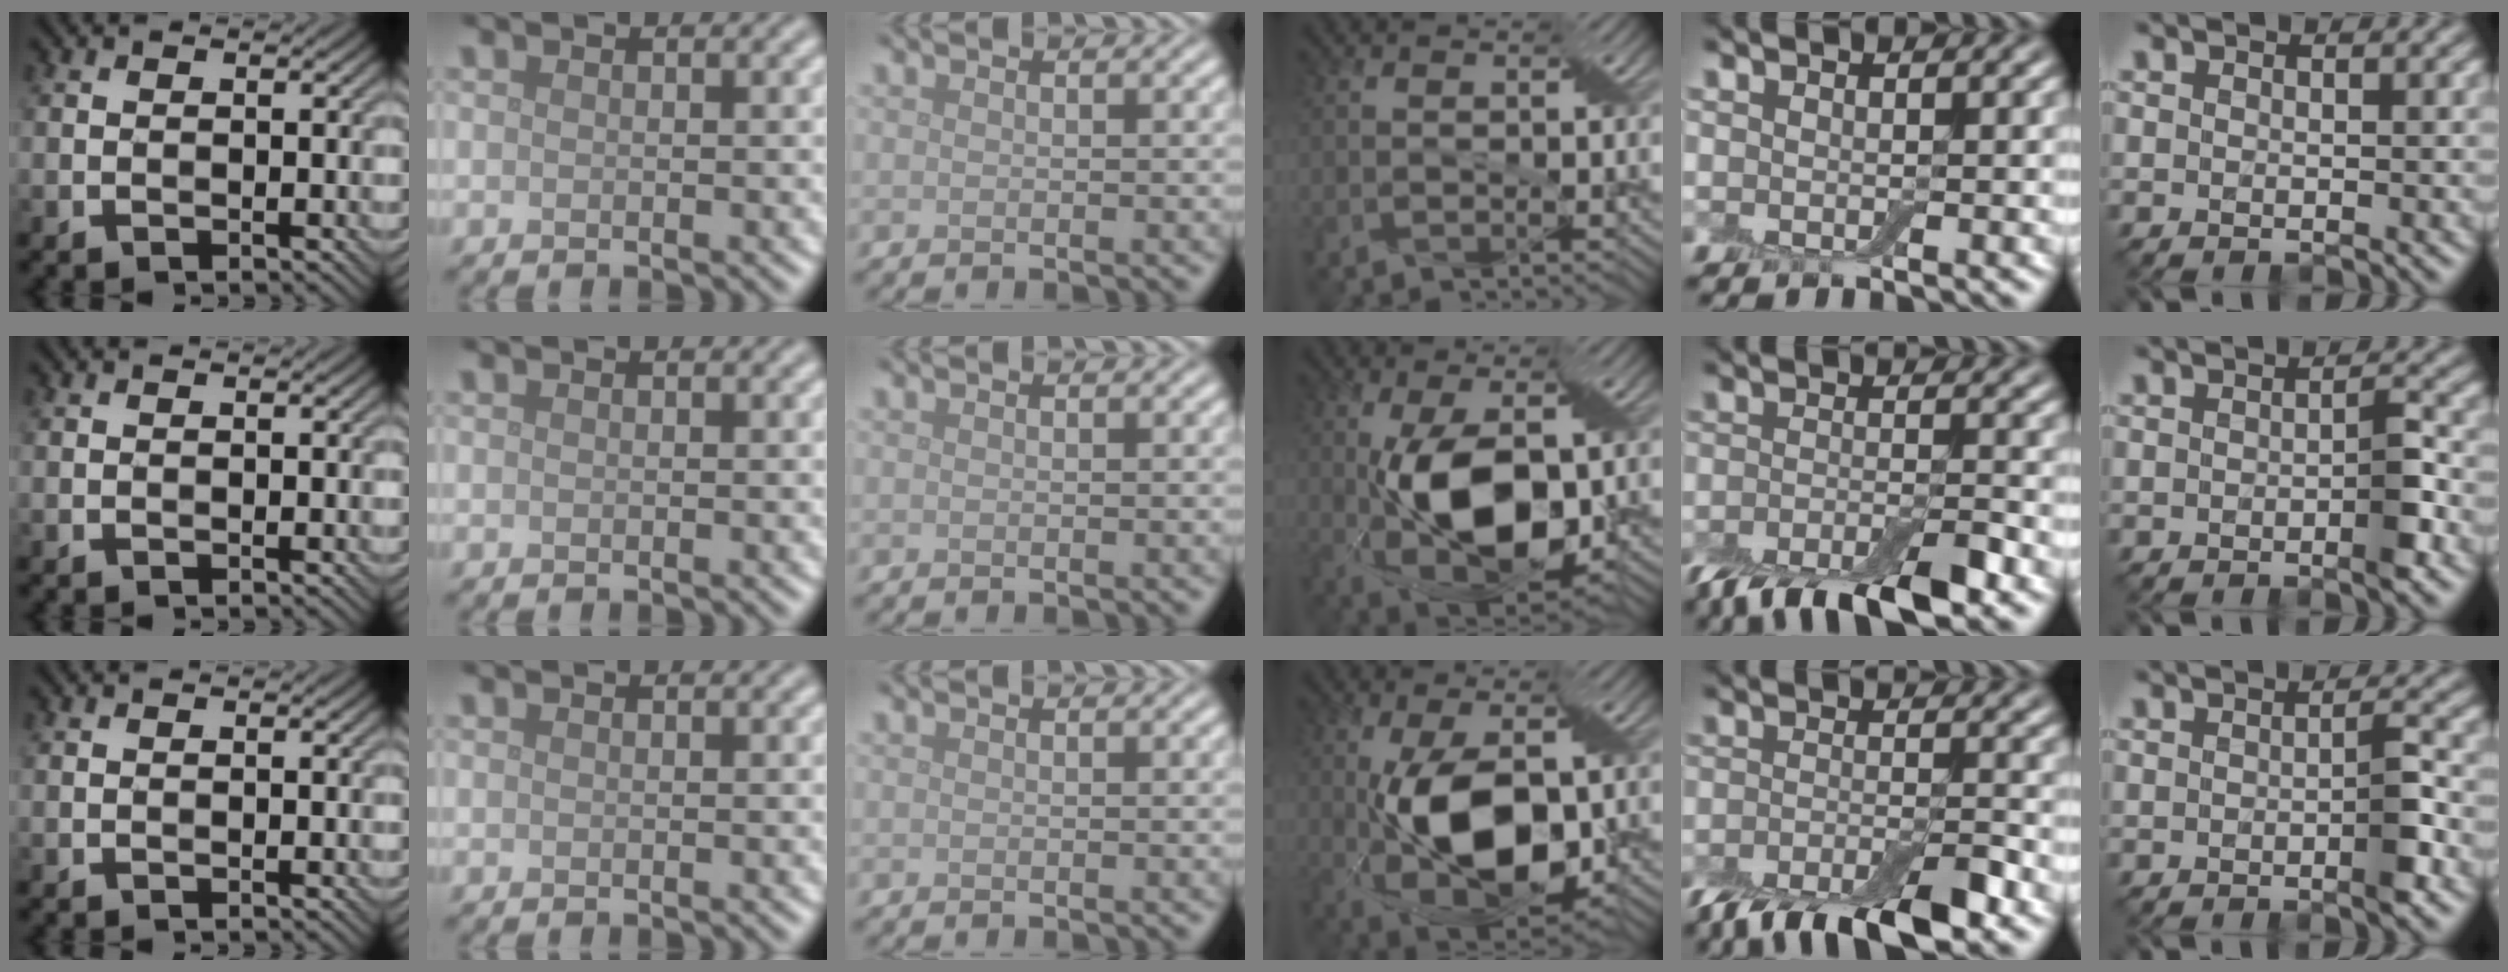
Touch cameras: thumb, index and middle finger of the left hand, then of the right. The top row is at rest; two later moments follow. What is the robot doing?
{"motion": "pour", "object": "cup"}